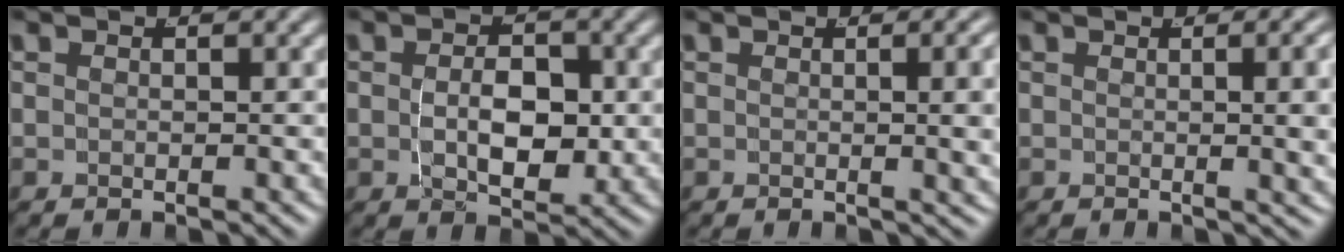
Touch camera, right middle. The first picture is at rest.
{"total": 4.2, "force": [-0.3, 2.2, 3.6], "torque": [-0.055, -0.013, 0.002]}
{"total": 4.1, "force": [0.7, 0.7, 4.0], "torque": [-0.025, 0.017, 0.001]}
{"total": 4.7, "force": [0.8, 0.8, 4.5], "torque": [-0.029, 0.021, 0.000]}